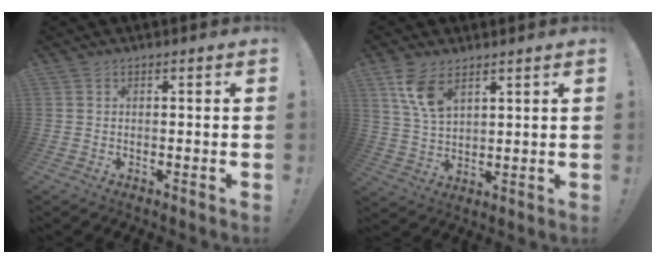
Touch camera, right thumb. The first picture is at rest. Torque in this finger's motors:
{"motor_torque": [0.05, 0.09, 0.37, 0.41, 0.04]}